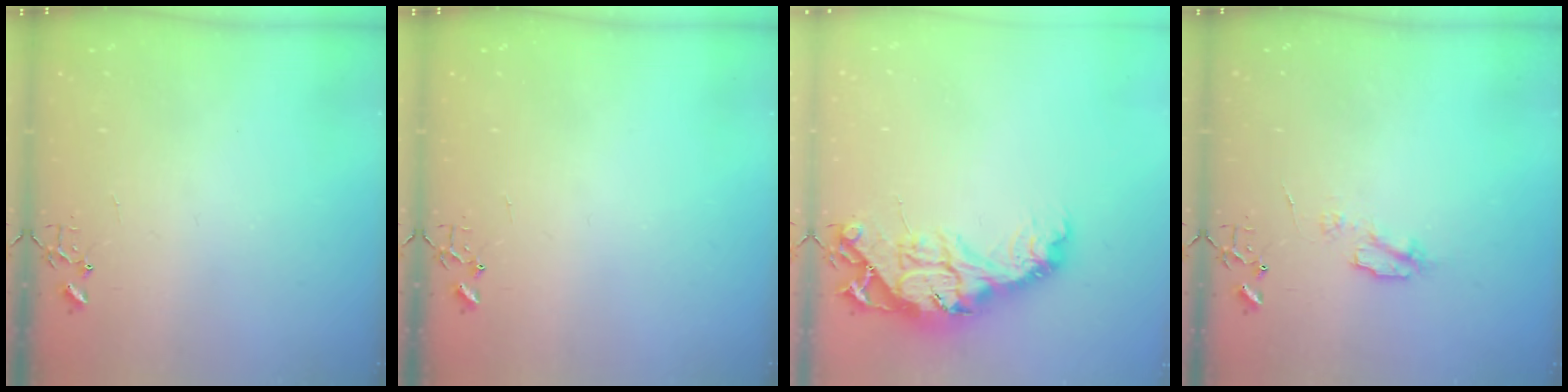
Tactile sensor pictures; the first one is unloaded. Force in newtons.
{"total": 0.0}
{"total": 18.3, "press": 18.3, "slide": 1.4}
{"total": 5.1, "press": 5.0, "slide": 0.7}